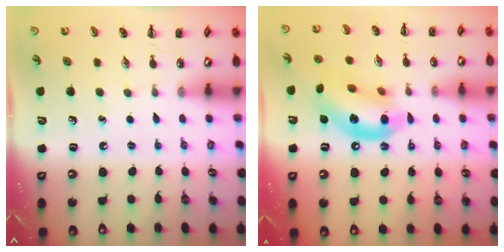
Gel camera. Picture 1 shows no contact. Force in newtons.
{"total": 14.2, "press": 13.8, "slide": 3.3}